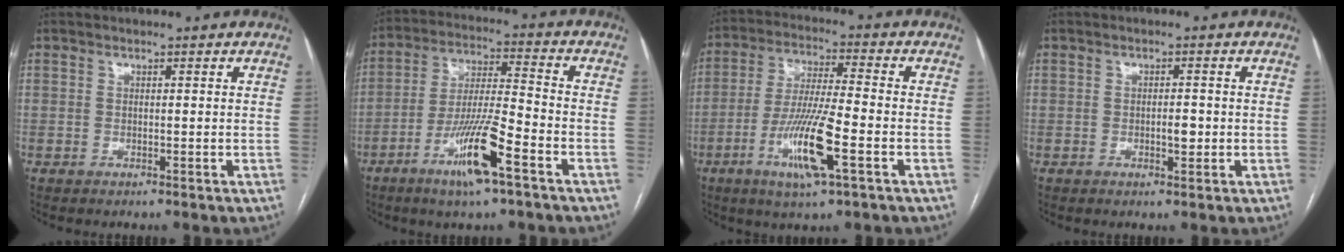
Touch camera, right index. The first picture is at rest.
{"total": 12.2, "force": [-6.4, 0.7, 10.3], "torque": [-0.198, -0.013, -0.120]}
{"total": 11.9, "force": [-4.5, 0.7, 11.0], "torque": [-0.217, -0.017, -0.085]}
{"total": 2.1, "force": [-0.4, 0.7, 1.9], "torque": [-0.032, 0.001, -0.005]}